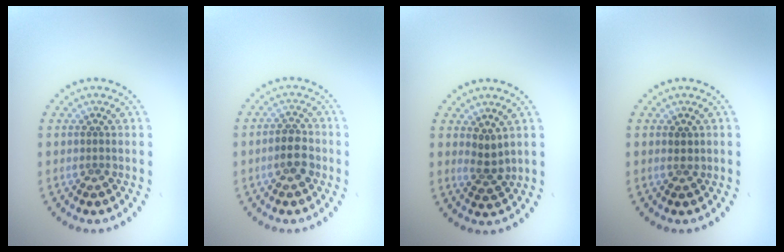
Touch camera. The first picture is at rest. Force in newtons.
{"total": 2.8, "press": 2.7, "slide": 0.7}
{"total": 2.1, "press": 1.4, "slide": 1.5}
{"total": 0.9, "press": 0.7, "slide": 0.6}